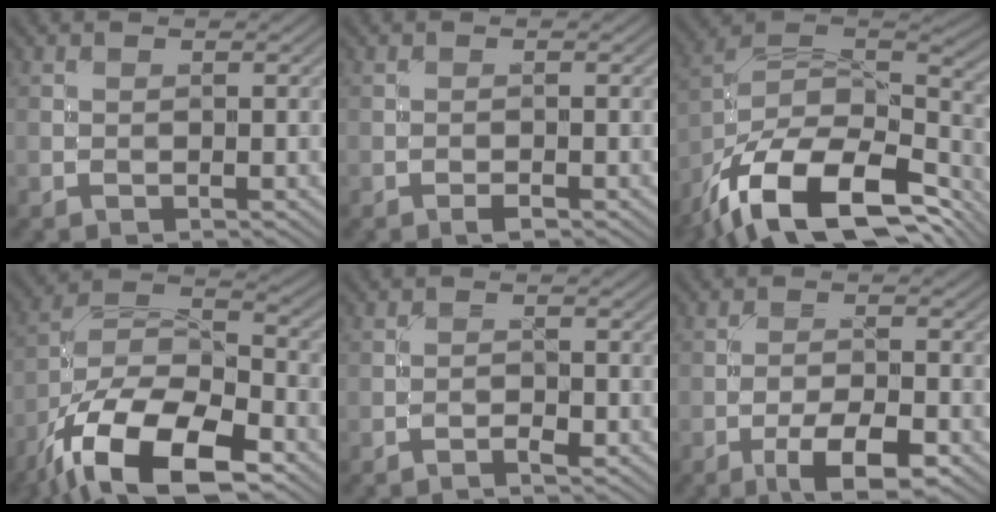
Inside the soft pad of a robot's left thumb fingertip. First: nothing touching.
{"total": 0.8, "force": [-0.6, 0.1, 0.5], "torque": [-0.009, 0.001, -0.012]}
{"total": 17.8, "force": [-10.8, 8.3, 11.4], "torque": [-0.252, -0.029, -0.178]}
{"total": 16.2, "force": [-9.9, 6.8, 10.9], "torque": [-0.214, -0.020, -0.189]}
{"total": 1.1, "force": [-0.9, 0.2, 0.7], "torque": [-0.013, 0.002, -0.019]}
{"total": 6.3, "force": [-3.6, 1.8, 4.8], "torque": [-0.084, 0.002, -0.061]}